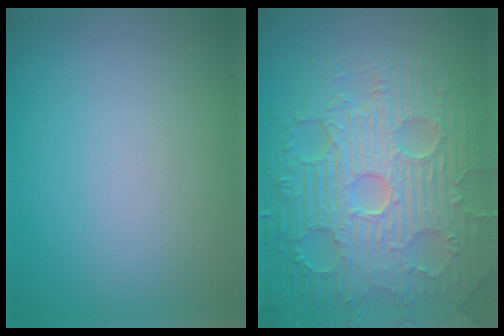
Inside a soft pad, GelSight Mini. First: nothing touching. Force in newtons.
{"total": 9.8, "press": 6.8, "slide": 7.1}